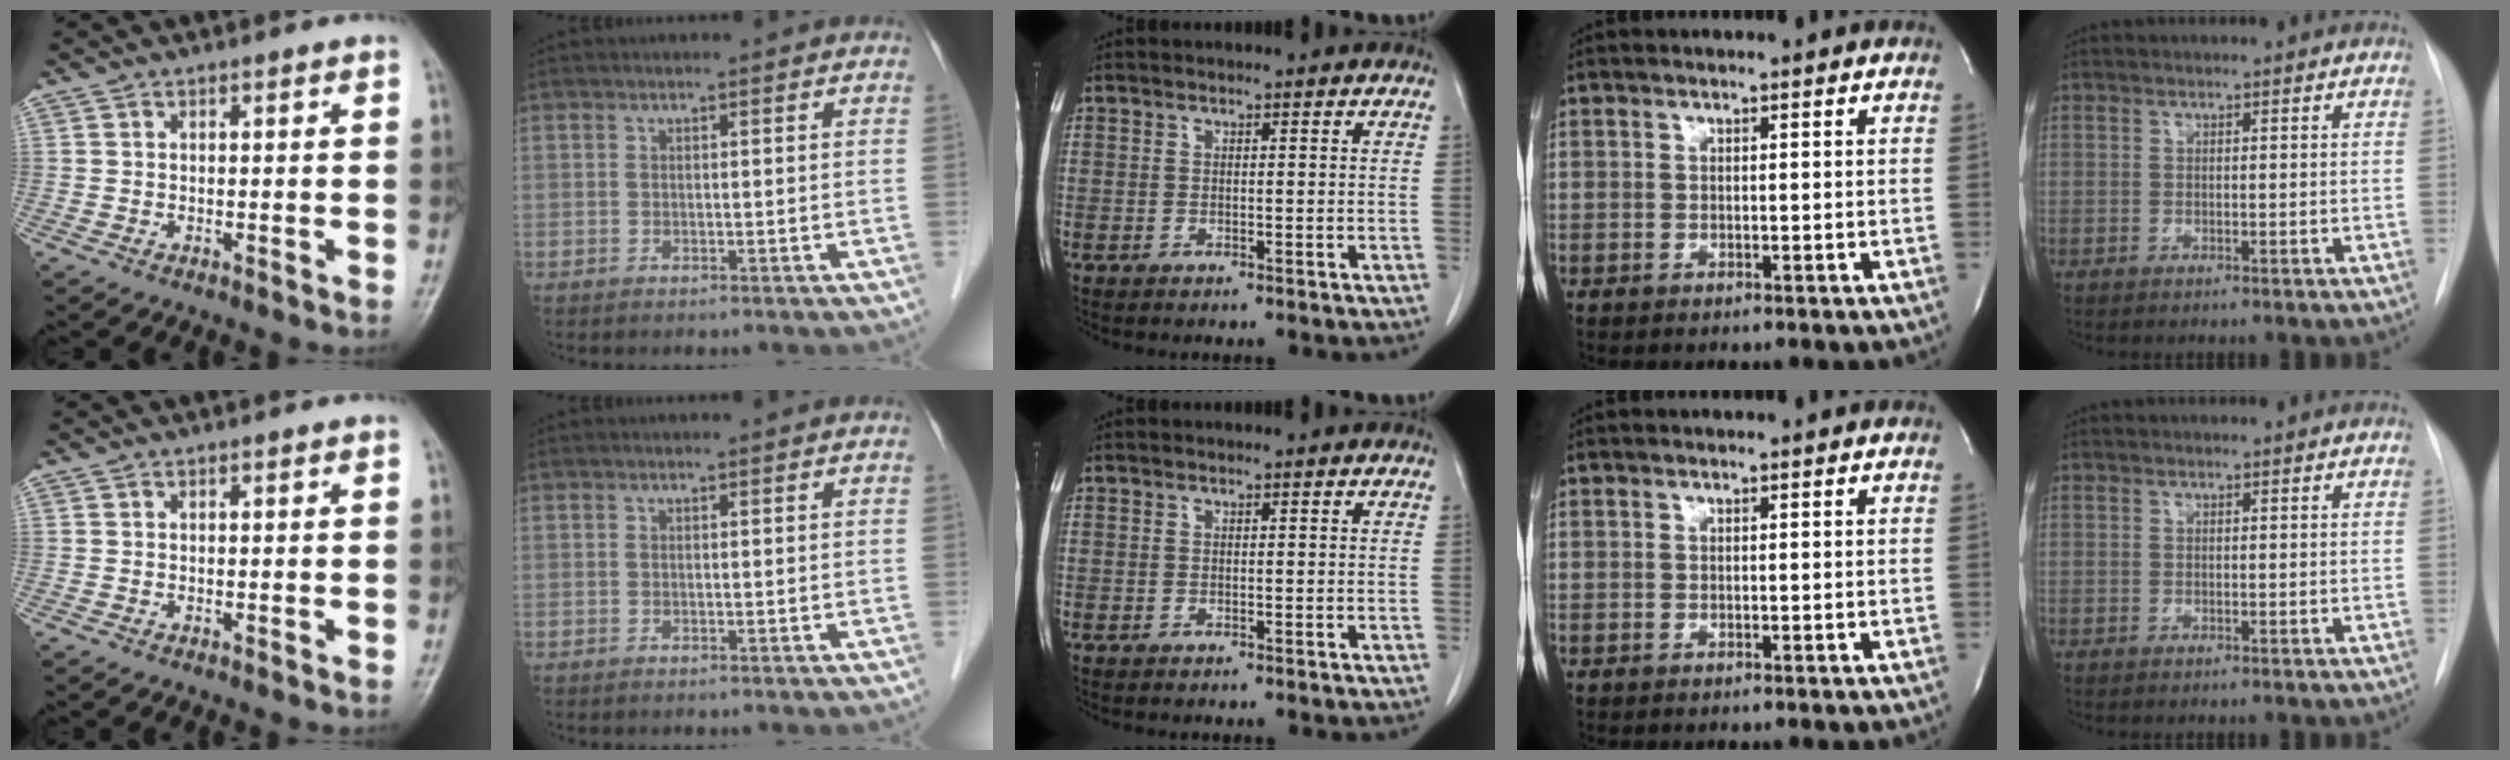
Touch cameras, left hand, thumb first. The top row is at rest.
{}